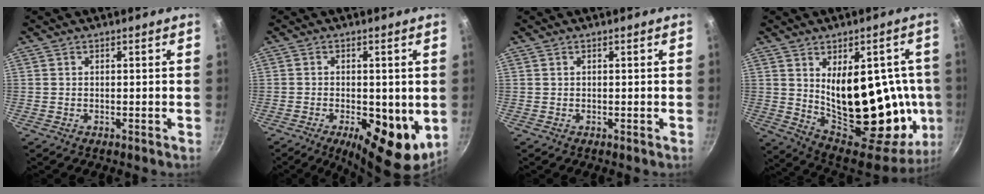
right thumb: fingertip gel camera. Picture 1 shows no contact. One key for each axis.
{"total": 11.8, "fx": -3.0, "fy": 5.2, "fz": 10.2, "tx": -0.130, "ty": -0.011, "tz": -0.034}
{"total": 0.0}
{"total": 27.6, "fx": 1.2, "fy": 14.4, "fz": 23.4, "tx": -0.264, "ty": -0.032, "tz": 0.051}